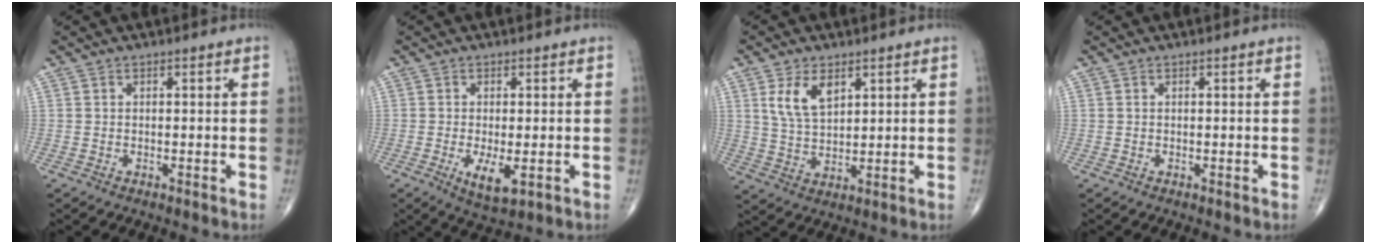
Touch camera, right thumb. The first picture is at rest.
{"total": 5.4, "force": [-1.4, 2.0, 4.8], "torque": [-0.087, -0.014, -0.018]}
{"total": 7.2, "force": [3.2, 3.9, 5.1], "torque": [-0.087, -0.014, 0.070]}
{"total": 0.0}